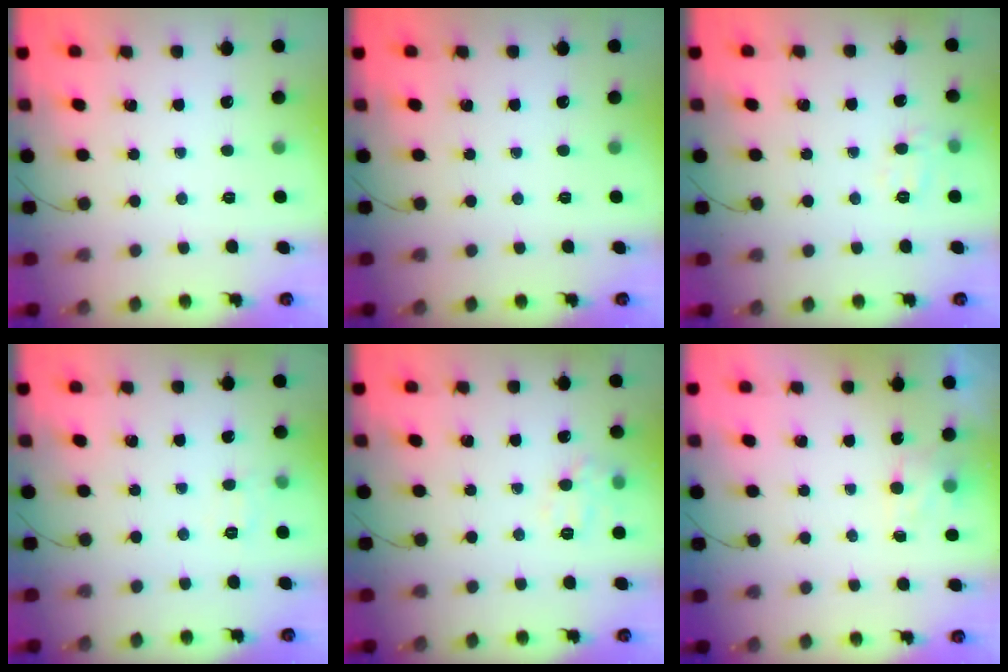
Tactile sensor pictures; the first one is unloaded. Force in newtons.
{"total": 0.0}
{"total": 7.3, "press": 7.2, "slide": 1.1}
{"total": 5.8, "press": 5.6, "slide": 1.5}
{"total": 9.2, "press": 9.1, "slide": 1.1}
{"total": 4.1, "press": 3.9, "slide": 1.2}